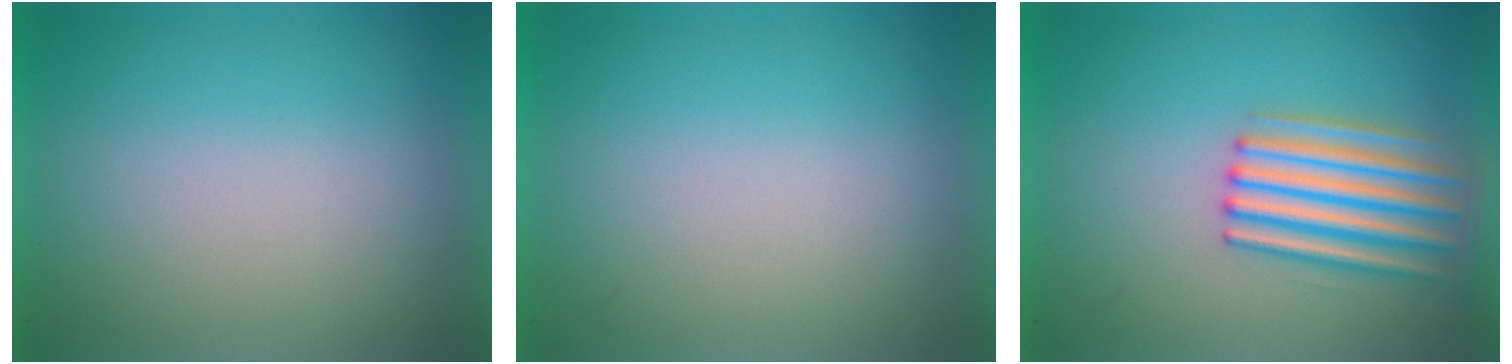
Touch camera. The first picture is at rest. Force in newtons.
{"total": 0.0}
{"total": 4.7}